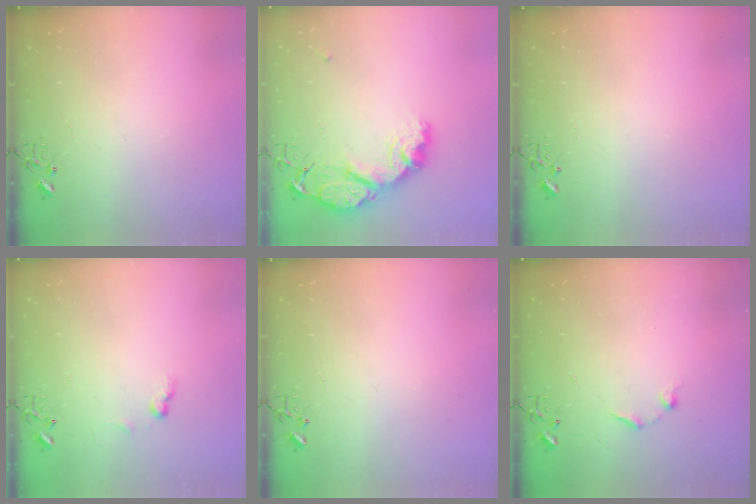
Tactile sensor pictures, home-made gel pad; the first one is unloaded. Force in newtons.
{"total": 15.8, "press": 15.8, "slide": 1.3}
{"total": 0.0}
{"total": 6.0, "press": 6.0, "slide": 0.8}
{"total": 0.0}
{"total": 7.1, "press": 7.1, "slide": 0.8}